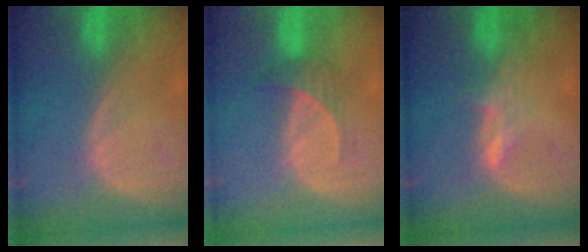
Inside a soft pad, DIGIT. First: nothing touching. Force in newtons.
{"total": 3.2, "press": 3.1, "slide": 0.9}
{"total": 2.3, "press": 2.3, "slide": 0.4}